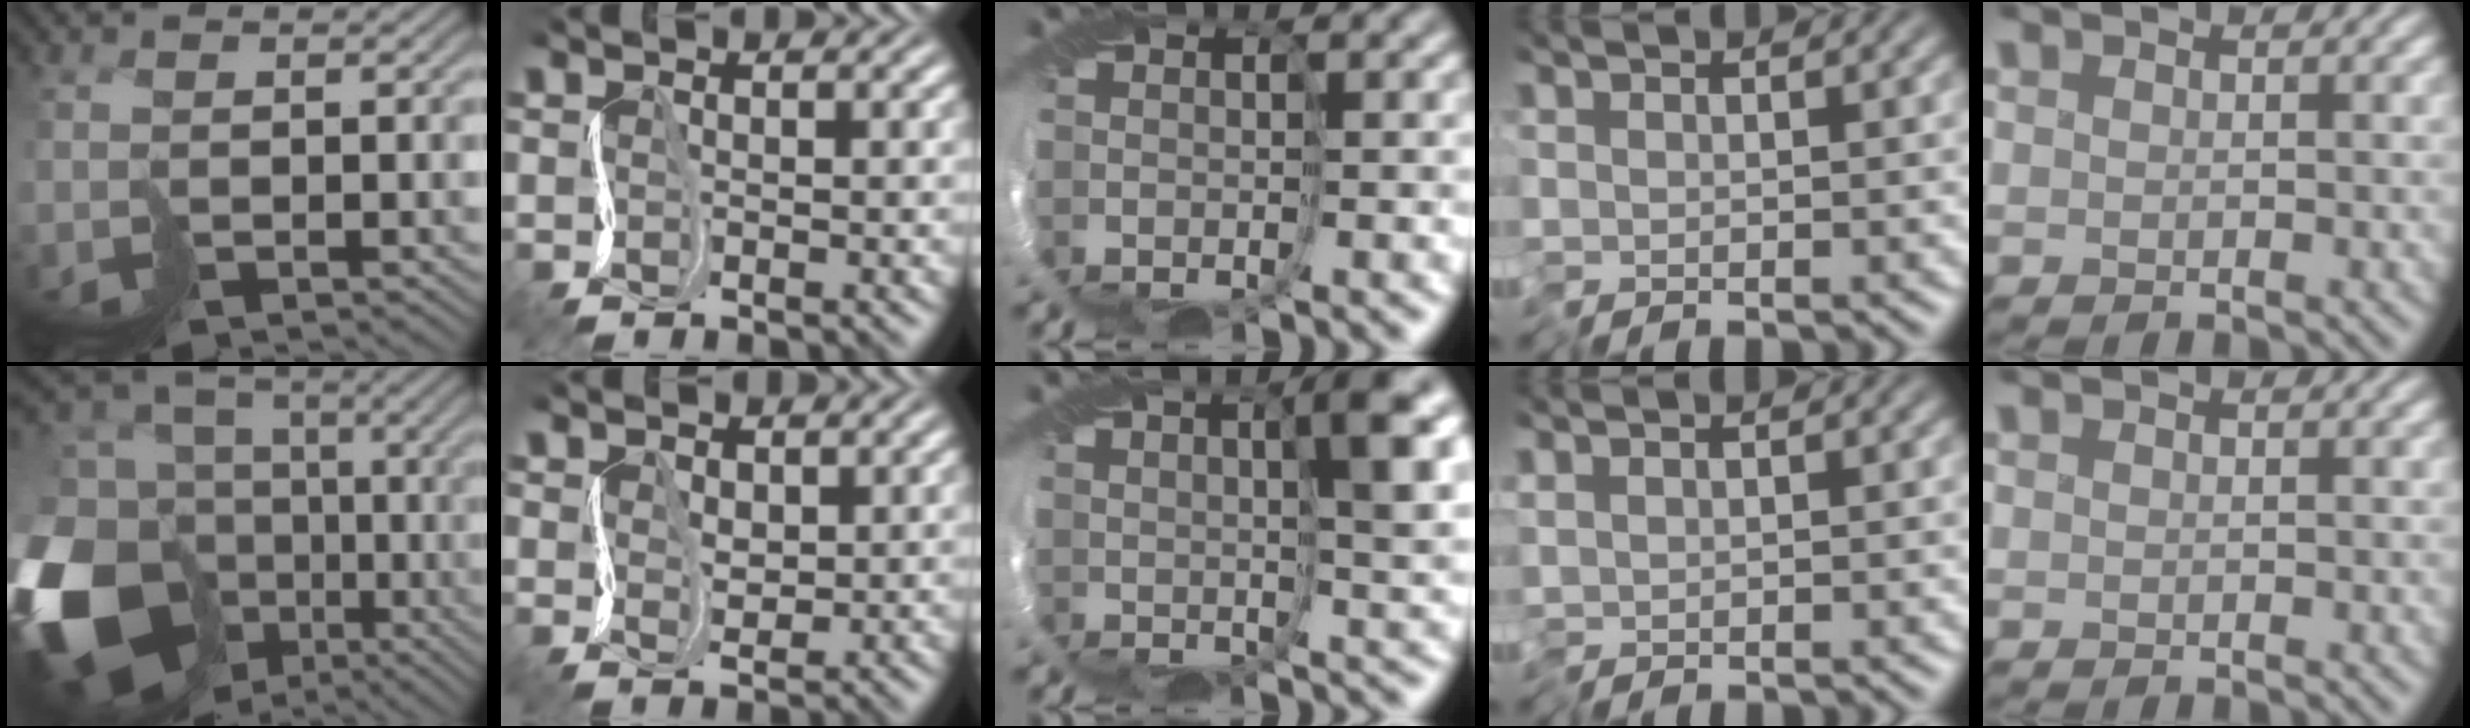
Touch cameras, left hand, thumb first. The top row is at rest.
{"thumb": {"total": 19.9, "force": [-5.1, 15.5, 11.4], "torque": [-0.320, -0.016, -0.038]}, "index": {"total": 2.3, "force": [1.1, 1.9, 0.9], "torque": [-0.027, 0.013, 0.011]}, "middle": {"total": 6.0, "force": [2.4, 0.7, 5.5], "torque": [-0.078, 0.008, 0.038]}, "ring": {"total": 0.6, "force": [0.0, 0.2, 0.6], "torque": [-0.013, 0.002, 0.000]}}